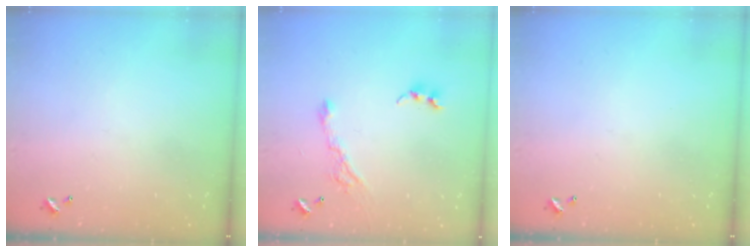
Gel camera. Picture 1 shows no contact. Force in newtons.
{"total": 5.7, "press": 5.6, "slide": 0.9}
{"total": 0.0}